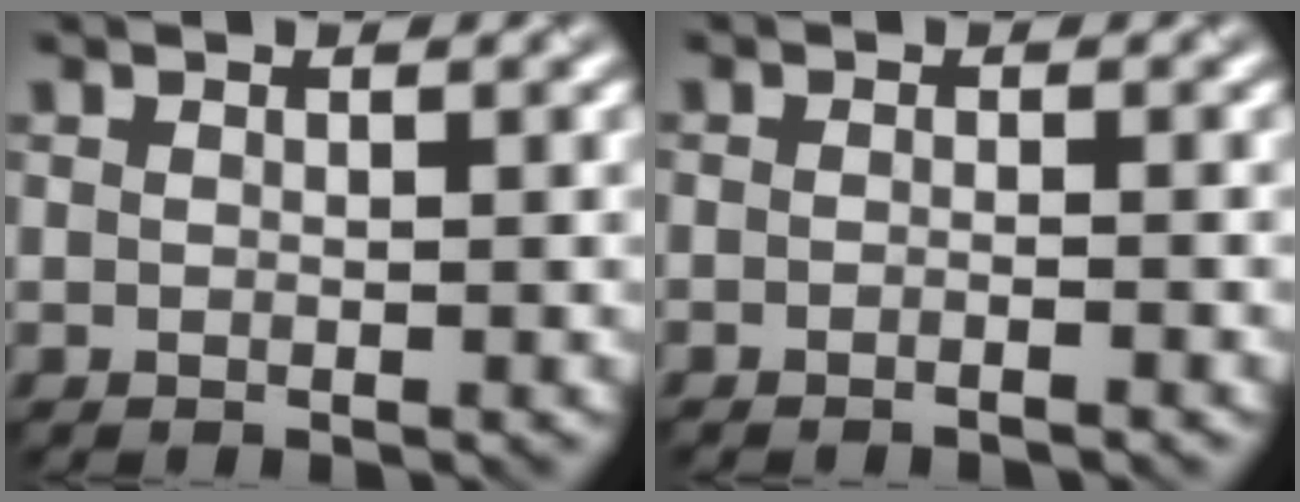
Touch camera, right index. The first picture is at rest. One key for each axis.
{"total": 1.2, "fx": -1.1, "fy": 0.0, "fz": 0.2, "tx": 0.001, "ty": -0.002, "tz": -0.023}